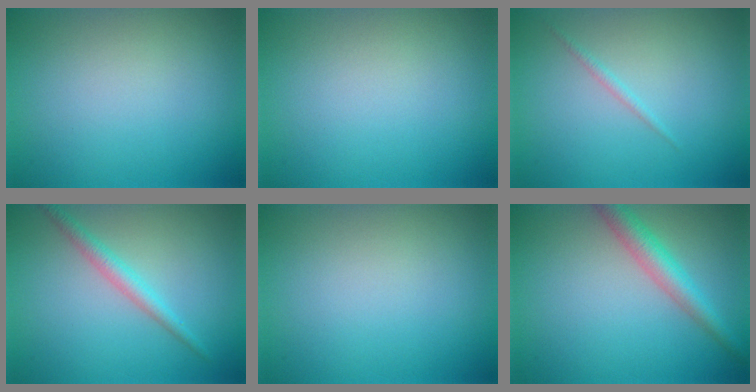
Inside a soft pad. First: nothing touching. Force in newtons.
{"total": 0.0}
{"total": 0.7, "press": 0.7, "slide": 0.0}
{"total": 2.1, "press": 2.1, "slide": 0.0}
{"total": 0.0}
{"total": 3.4, "press": 3.4, "slide": 0.1}